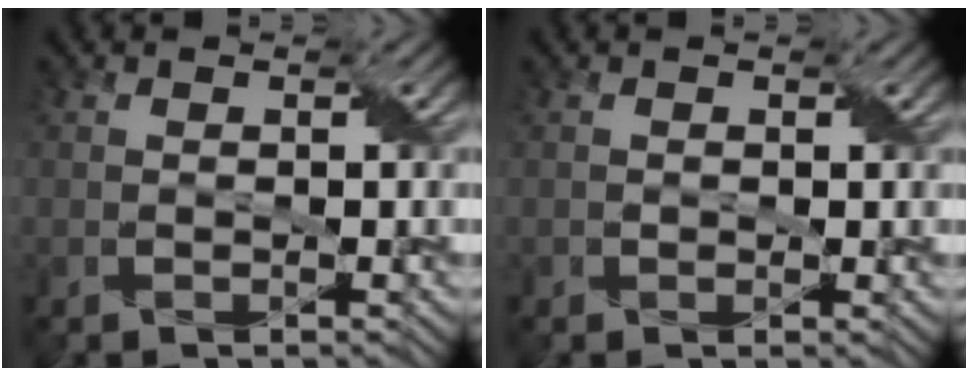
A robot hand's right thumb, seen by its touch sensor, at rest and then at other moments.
{"total": 0.9, "force": [0.2, 0.7, 0.4], "torque": [-0.009, -0.002, 0.004]}